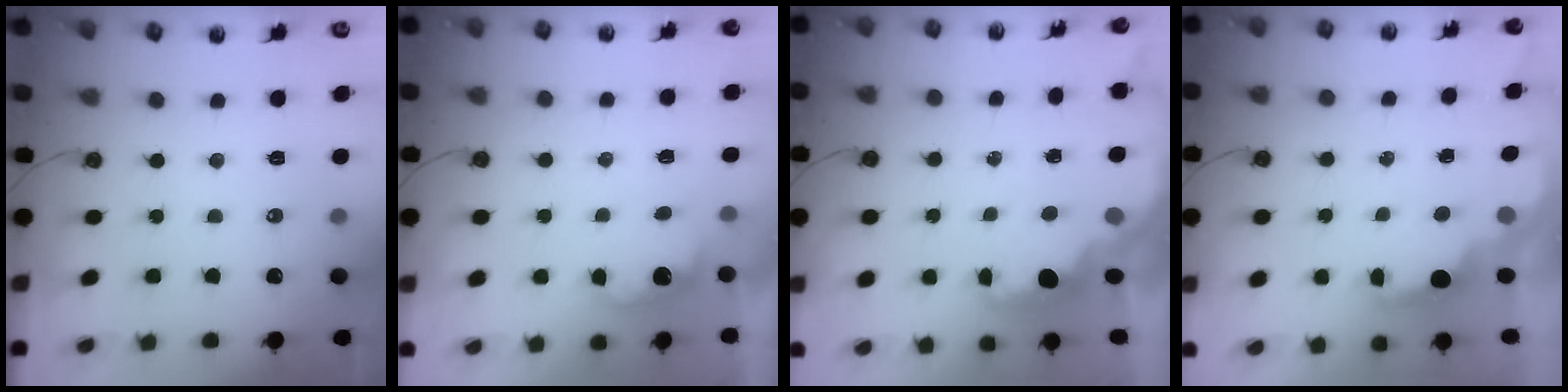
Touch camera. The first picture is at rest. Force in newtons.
{"total": 2.7, "press": 2.6, "slide": 0.8}
{"total": 2.0, "press": 1.9, "slide": 0.7}
{"total": 1.8, "press": 1.6, "slide": 0.7}